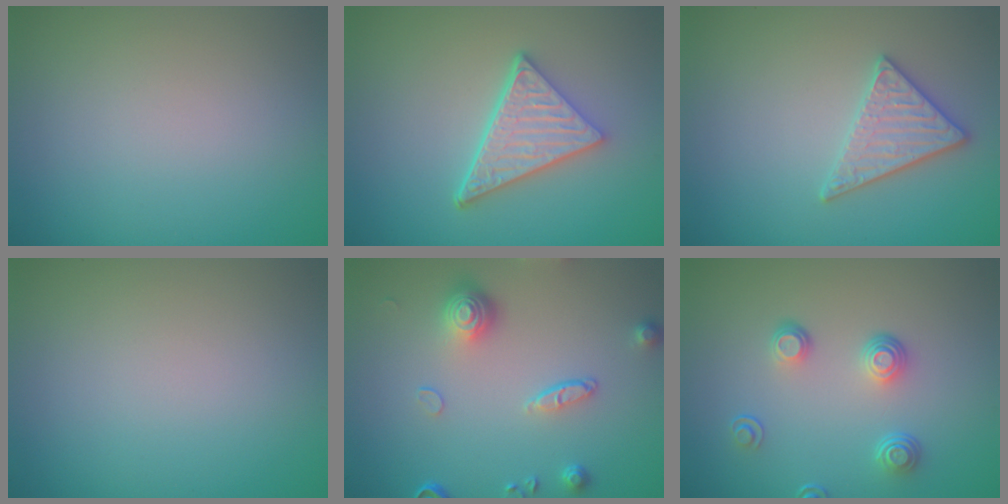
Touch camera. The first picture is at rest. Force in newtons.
{"total": 4.9, "press": 3.7, "slide": 3.3}
{"total": 2.8, "press": 2.7, "slide": 0.7}
{"total": 0.0}
{"total": 4.2, "press": 3.2, "slide": 2.7}
{"total": 2.6, "press": 1.7, "slide": 2.0}